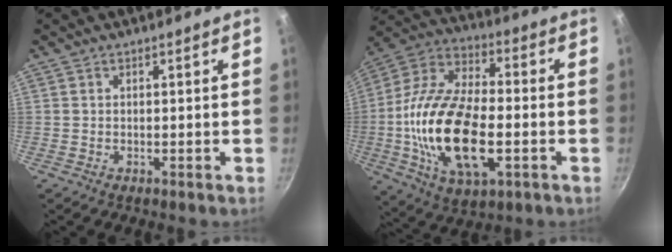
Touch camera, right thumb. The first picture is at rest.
{"total": 23.5, "force": [-3.9, 11.7, 20.0], "torque": [-0.381, 0.023, -0.080]}